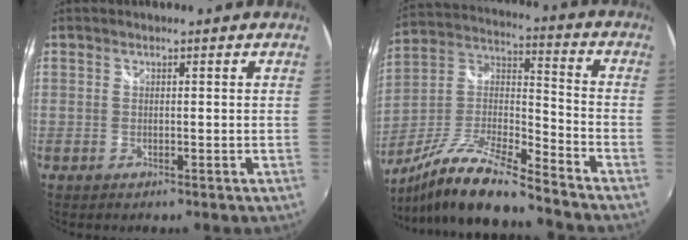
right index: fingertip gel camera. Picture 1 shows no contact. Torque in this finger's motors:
{"motor_torque": [0.91, -0.91, 0.19, 0.10]}